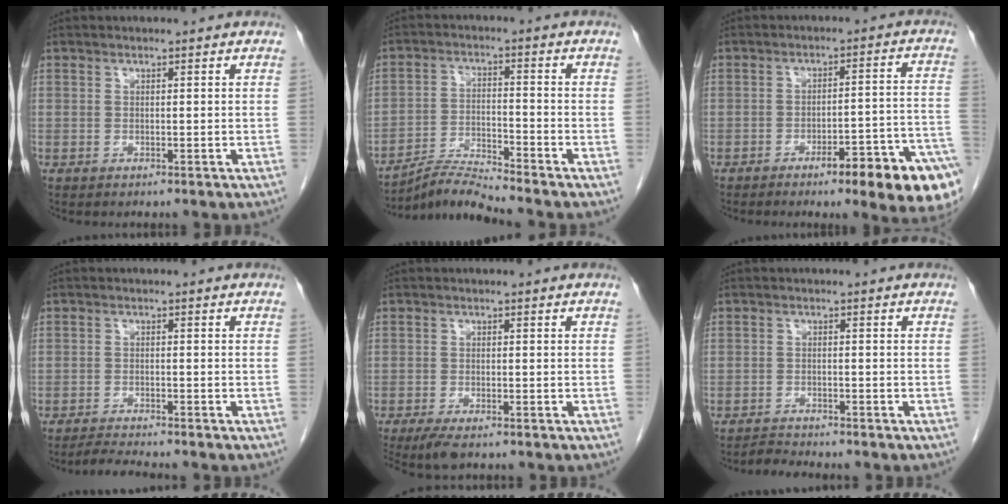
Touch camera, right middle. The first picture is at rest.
{"total": 5.8, "force": [-5.5, -1.6, 0.7], "torque": [-0.021, -0.011, -0.104]}
{"total": 14.0, "force": [-8.3, 1.0, 11.2], "torque": [-0.075, 0.022, -0.105]}
{"total": 3.1, "force": [-3.0, -0.5, 0.9], "torque": [-0.021, -0.016, -0.051]}
{"total": 4.1, "force": [-3.0, 1.0, 2.6], "torque": [-0.047, -0.012, -0.049]}
{"total": 2.0, "force": [-1.9, -0.4, -0.1], "torque": [-0.001, -0.012, -0.033]}